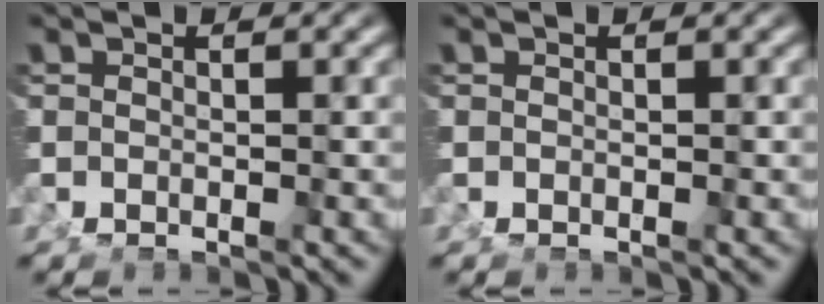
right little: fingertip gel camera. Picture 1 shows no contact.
{"total": 0.0}